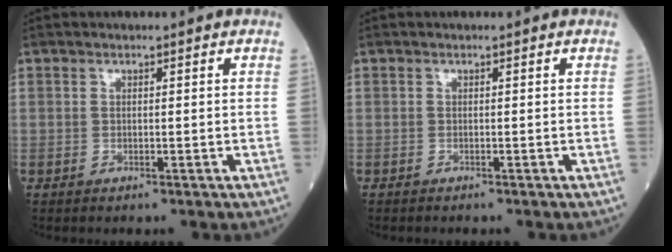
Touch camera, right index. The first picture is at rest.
{"total": 0.6, "force": [-0.5, 0.0, 0.1], "torque": [0.000, 0.000, -0.012]}